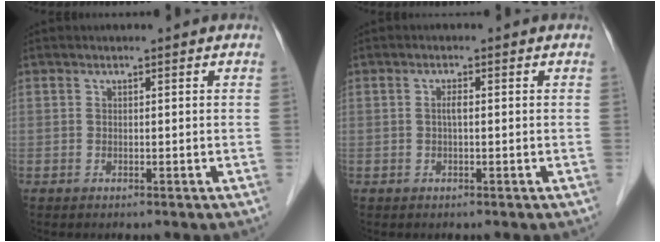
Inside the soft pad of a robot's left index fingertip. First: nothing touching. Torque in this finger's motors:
{"motor_torque": [0.33, 0.13, 0.02, 0.01]}